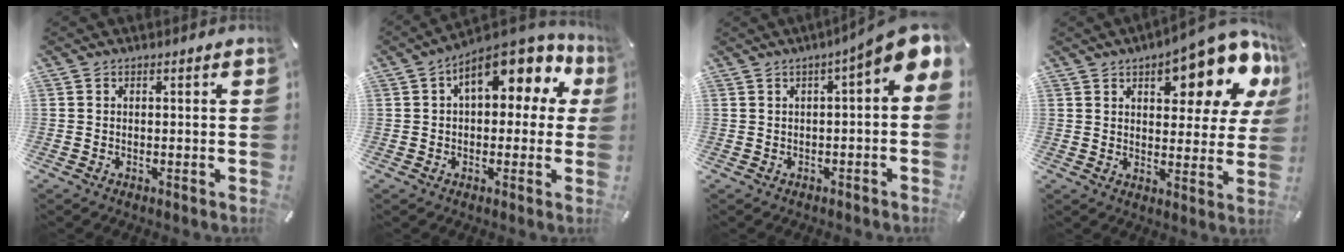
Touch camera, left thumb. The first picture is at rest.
{"total": 12.7, "force": [5.9, 6.3, 9.4], "torque": [-0.134, -0.032, 0.100]}
{"total": 7.5, "force": [2.5, 1.7, 6.8], "torque": [-0.103, -0.026, 0.043]}
{"total": 16.9, "force": [9.4, 7.3, 12.0], "torque": [-0.151, -0.056, 0.152]}